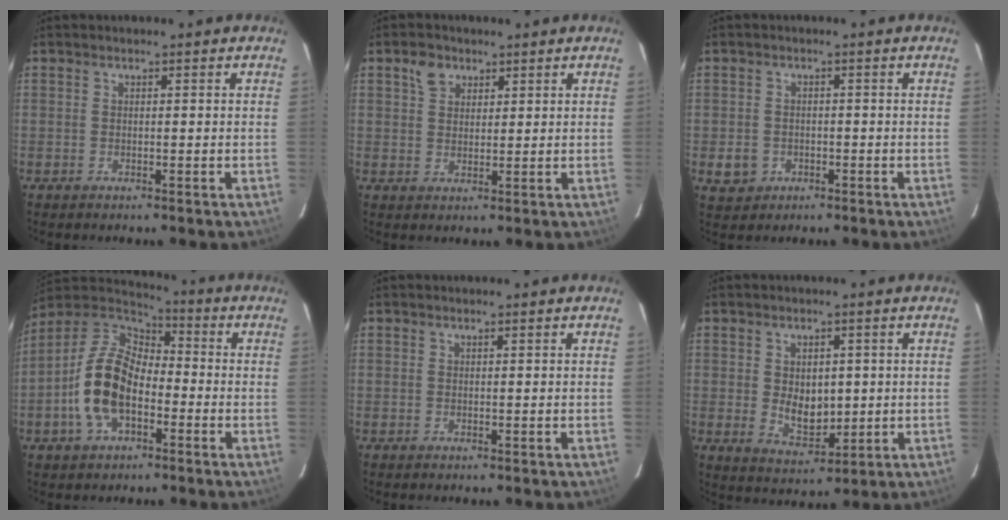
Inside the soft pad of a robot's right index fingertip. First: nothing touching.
{"total": 3.7, "force": [2.0, 2.8, 1.5], "torque": [-0.021, 0.013, 0.038]}
{"total": 4.2, "force": [-1.2, 3.9, 1.0], "torque": [-0.030, 0.005, -0.012]}
{"total": 13.9, "force": [-4.1, 8.1, 10.5], "torque": [-0.215, 0.016, -0.080]}
{"total": 0.0}
{"total": 6.5, "force": [0.4, 4.6, 4.6], "torque": [-0.078, -0.010, 0.022]}